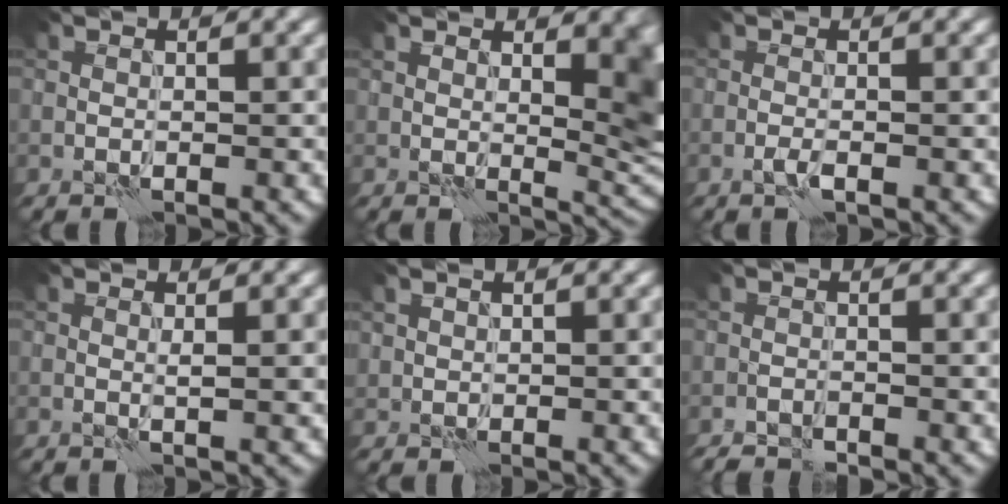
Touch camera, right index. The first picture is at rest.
{"total": 7.4, "force": [2.0, 3.7, 6.1], "torque": [-0.070, -0.010, 0.036]}
{"total": 1.0, "force": [-0.5, 0.2, 0.8], "torque": [-0.018, 0.002, -0.013]}
{"total": 0.9, "force": [0.3, 0.0, 0.9], "torque": [-0.015, 0.001, 0.002]}
{"total": 0.7, "force": [0.6, 0.5, 0.0], "torque": [-0.002, 0.001, 0.012]}
{"total": 1.4, "force": [-1.4, 0.1, 0.3], "torque": [-0.010, 0.002, -0.028]}